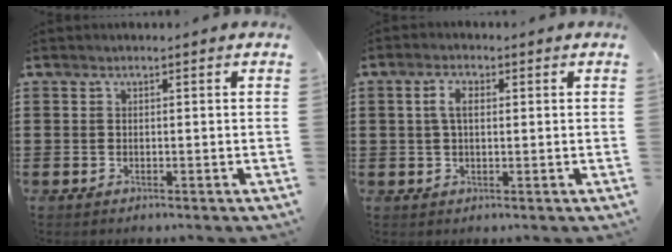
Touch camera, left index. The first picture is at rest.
{"total": 3.6, "force": [0.7, 1.8, 3.0], "torque": [-0.064, 0.012, 0.009]}